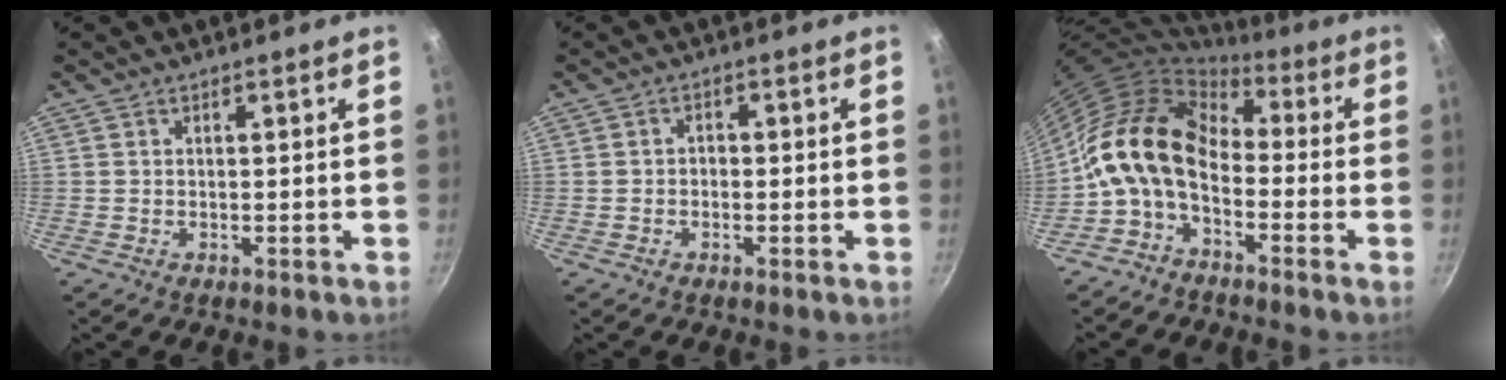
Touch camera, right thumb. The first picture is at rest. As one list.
[{"total": 1.4, "force": [-0.6, 1.1, 0.6], "torque": [-0.007, 0.008, -0.012]}, {"total": 13.4, "force": [-1.6, 8.8, 9.9], "torque": [-0.171, 0.036, -0.049]}]